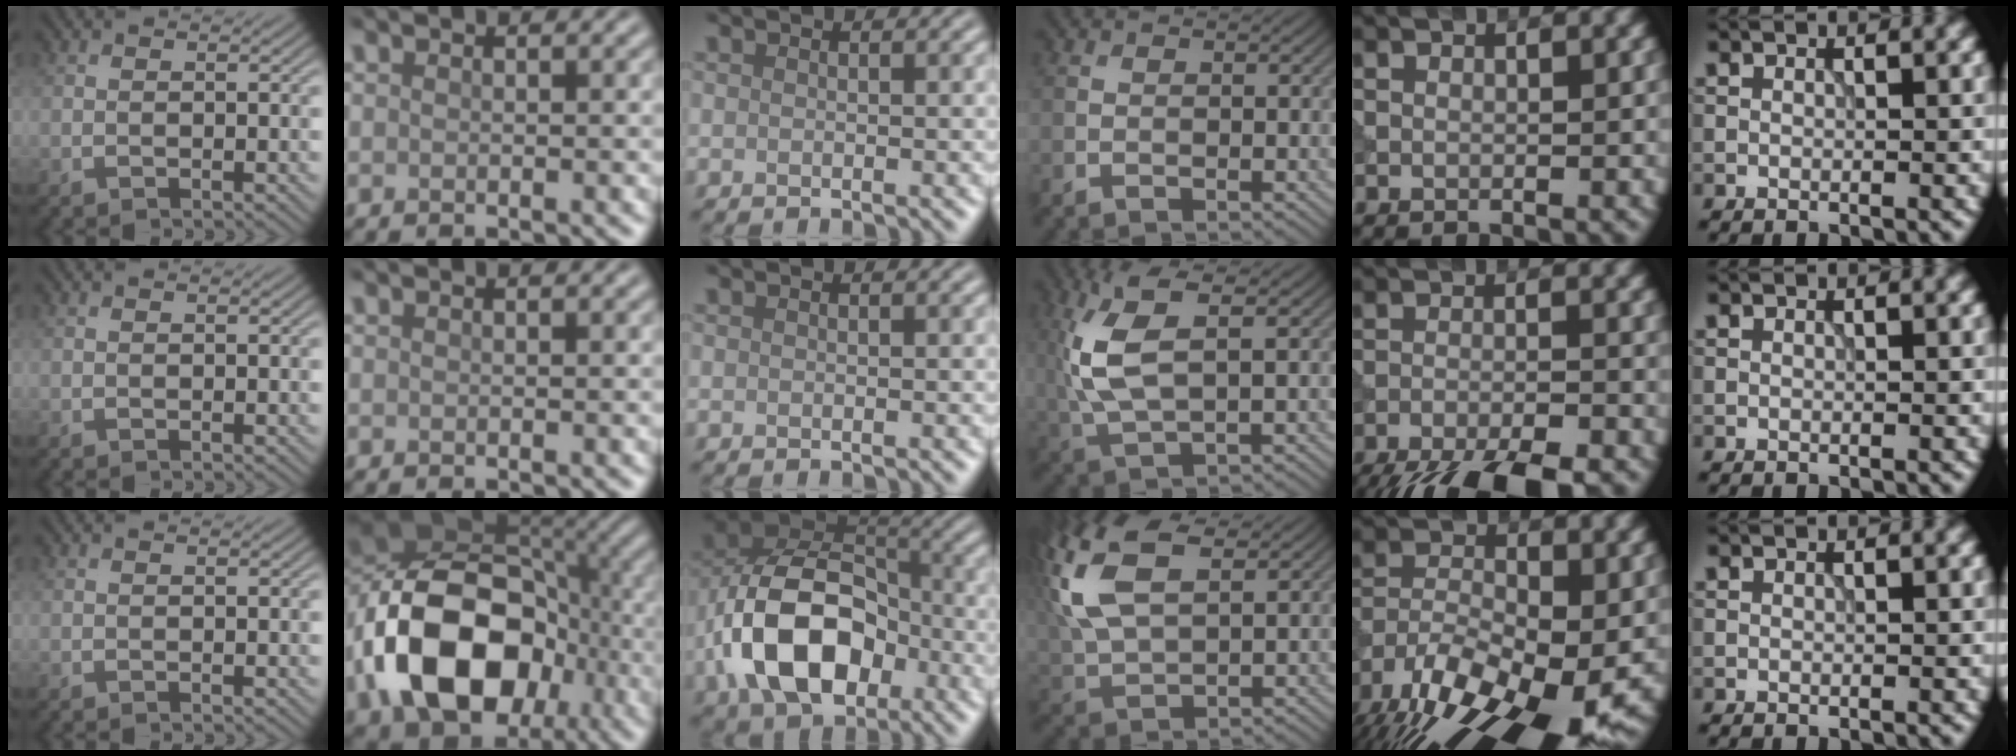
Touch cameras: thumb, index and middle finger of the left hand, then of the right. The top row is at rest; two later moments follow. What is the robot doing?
{"motion": "insert", "object": "power adapter"}